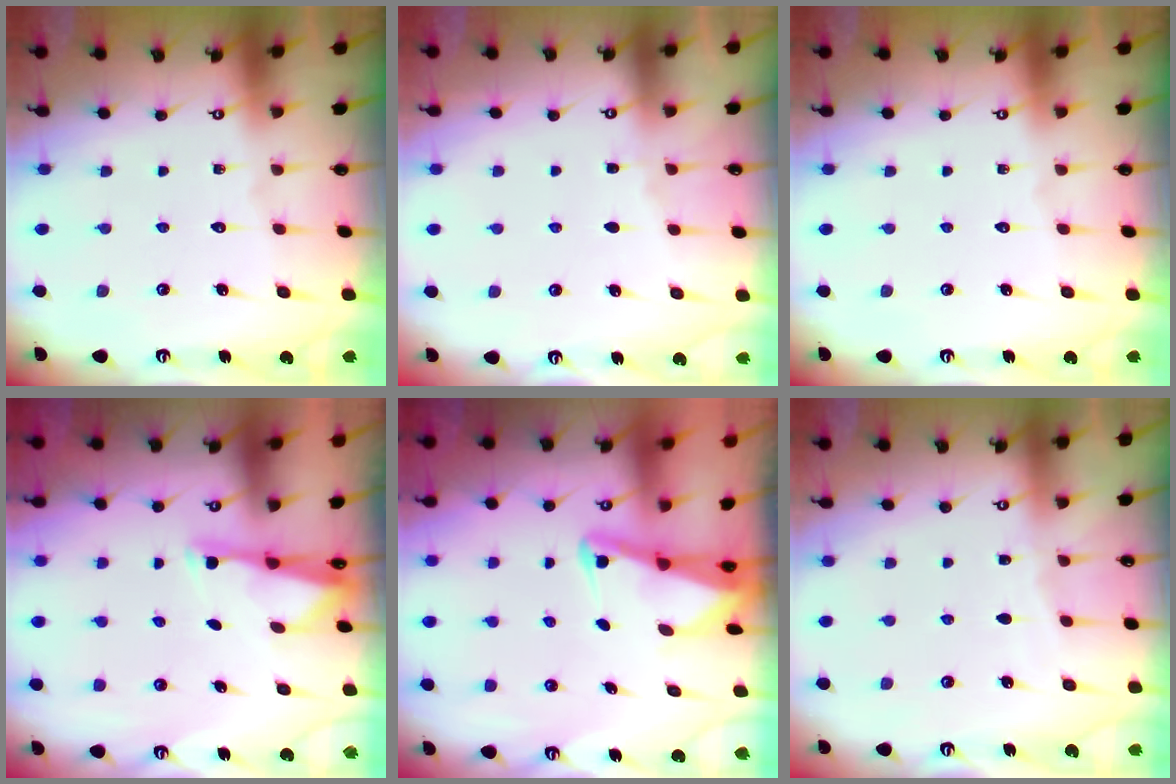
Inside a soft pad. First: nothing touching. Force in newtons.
{"total": 2.9, "press": 2.9, "slide": 0.5}
{"total": 0.0}
{"total": 3.0, "press": 2.9, "slide": 0.5}
{"total": 2.5, "press": 2.5, "slide": 0.4}
{"total": 2.2, "press": 2.1, "slide": 0.4}